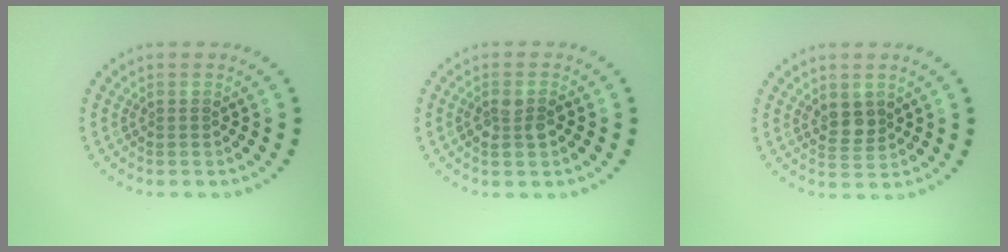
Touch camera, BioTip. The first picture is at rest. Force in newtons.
{"total": 1.7, "press": 1.7, "slide": 0.3}
{"total": 2.0, "press": 1.9, "slide": 0.7}